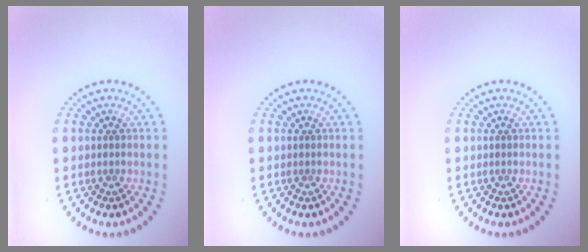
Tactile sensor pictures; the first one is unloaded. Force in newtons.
{"total": 0.0}
{"total": 0.0}